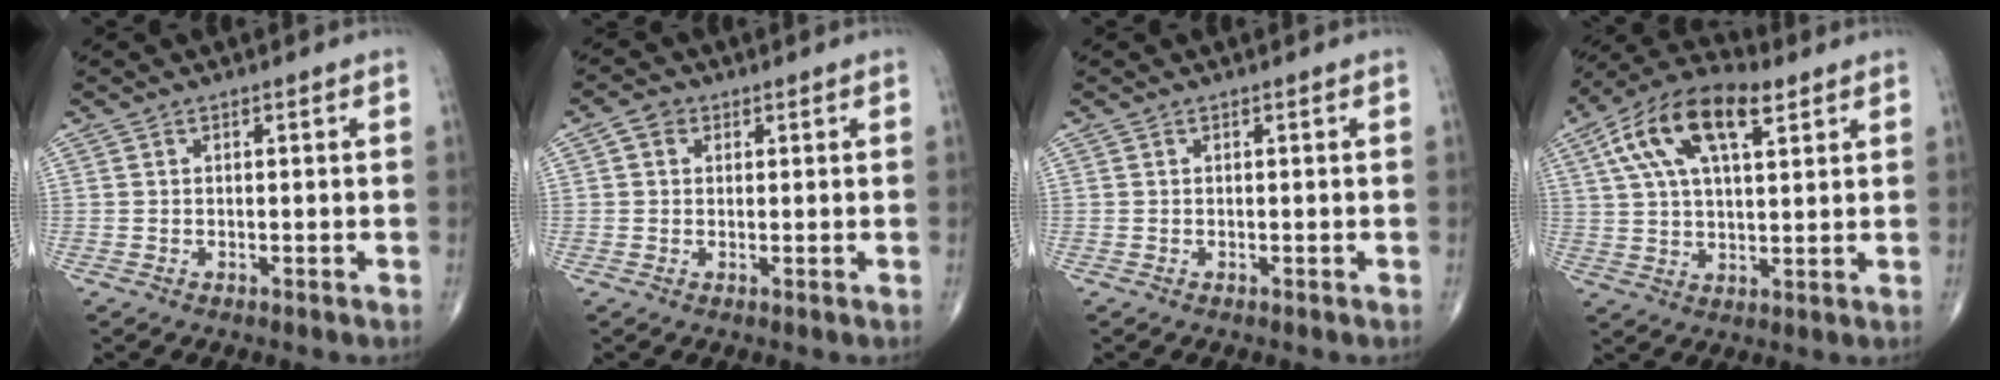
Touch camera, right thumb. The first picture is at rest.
{"total": 2.7, "force": [0.9, 2.3, 1.3], "torque": [-0.012, 0.004, 0.012]}
{"total": 0.0}
{"total": 15.9, "force": [6.8, 7.2, 12.5], "torque": [-0.220, 0.010, 0.116]}